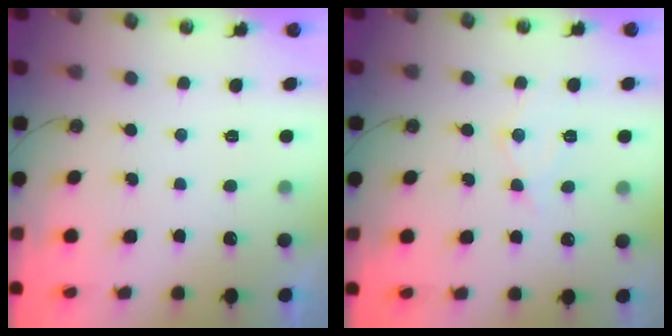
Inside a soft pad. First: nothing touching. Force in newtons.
{"total": 7.2, "press": 7.2, "slide": 0.6}